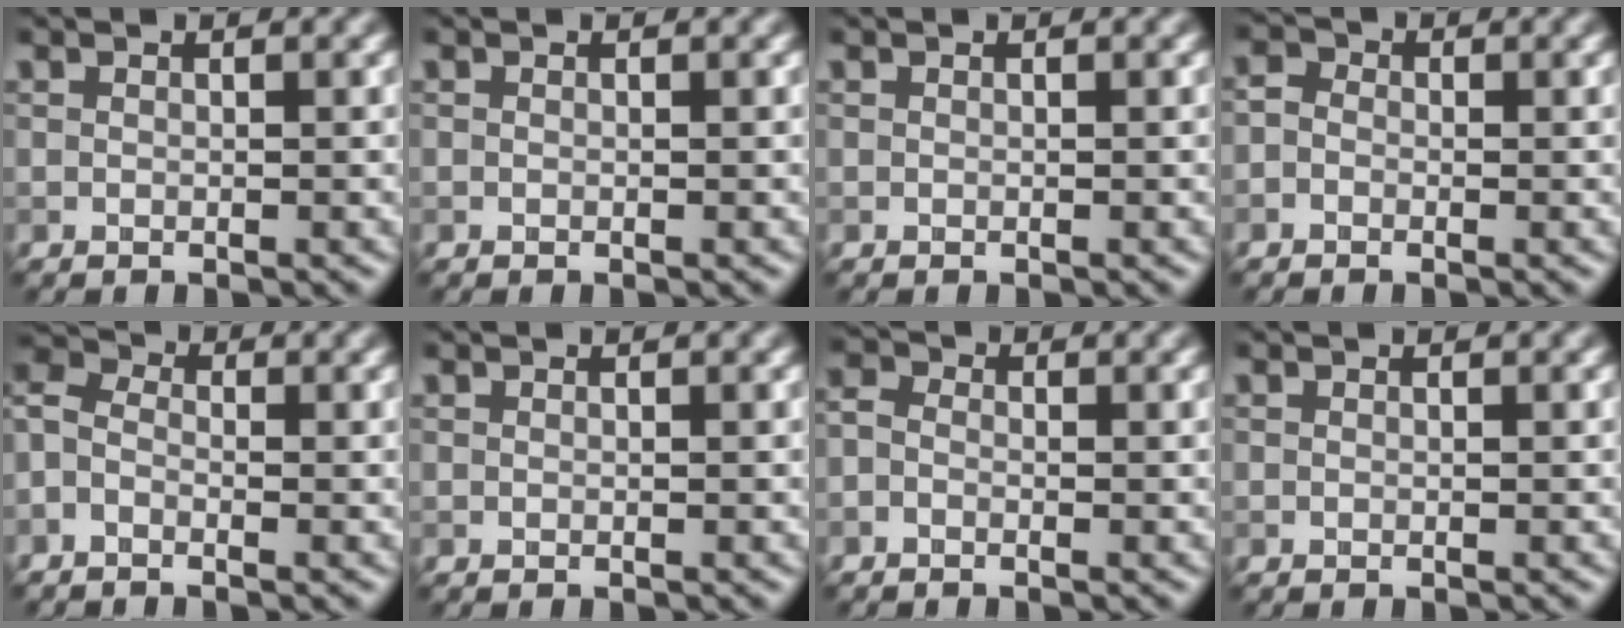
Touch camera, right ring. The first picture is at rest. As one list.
[{"total": 0.0}, {"total": 0.0}, {"total": 1.3, "force": [-0.4, 1.1, 0.6], "torque": [-0.013, -0.001, -0.020]}, {"total": 3.2, "force": [-1.2, 2.2, 2.0], "torque": [-0.046, 0.011, -0.034]}, {"total": 0.0}, {"total": 1.6, "force": [-0.6, 1.2, 0.9], "torque": [-0.021, 0.001, -0.023]}, {"total": 0.0}]